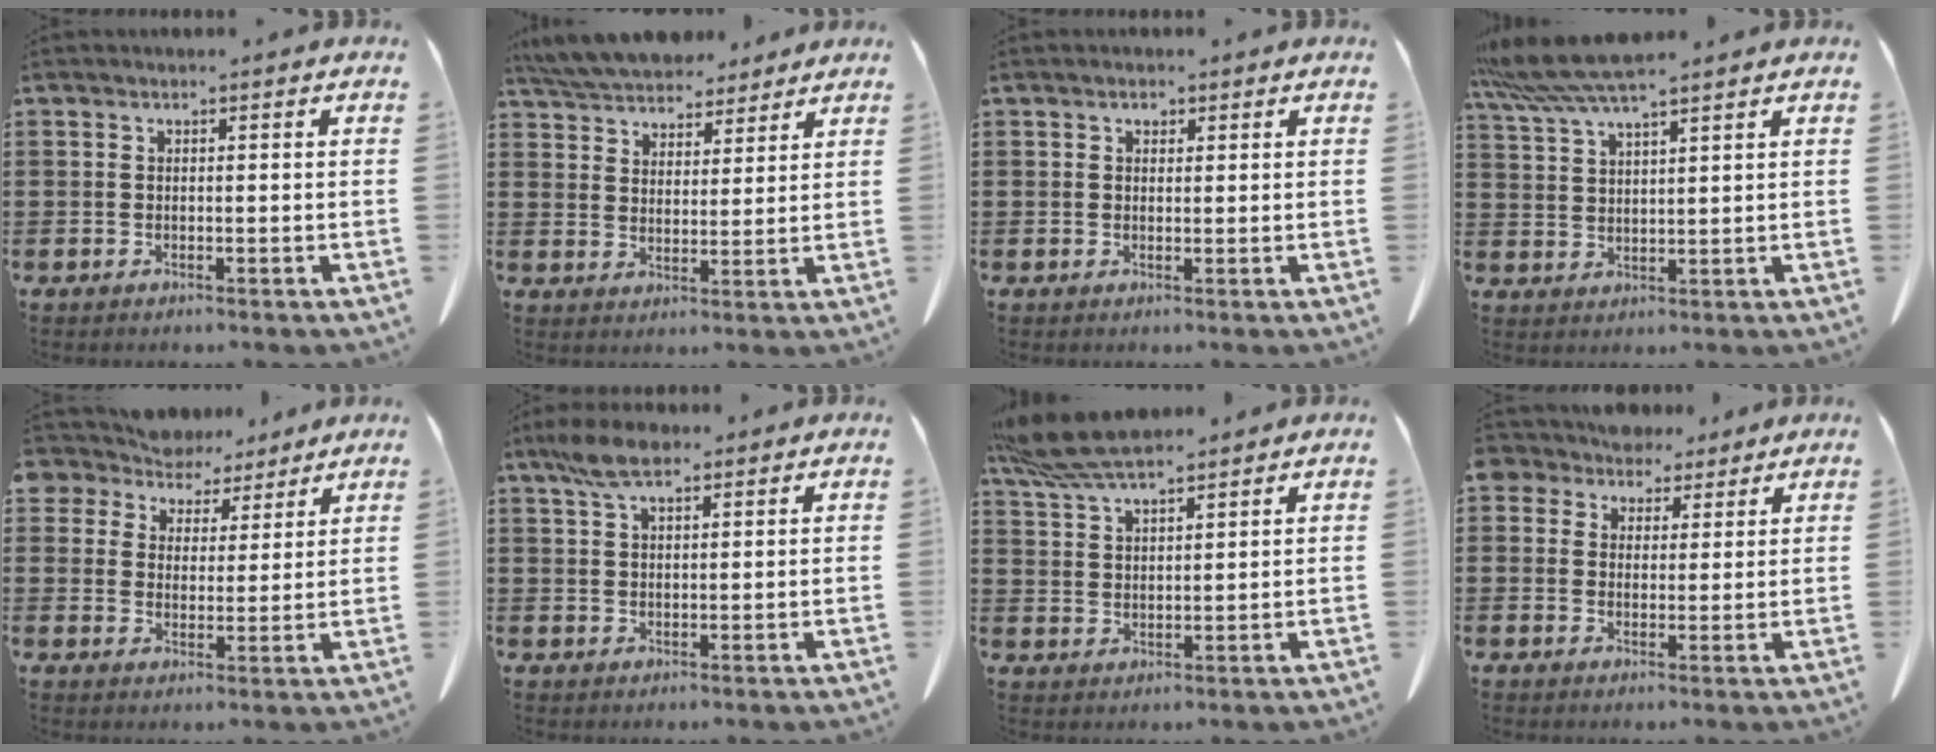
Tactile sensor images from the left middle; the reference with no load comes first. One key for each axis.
{"total": 7.0, "fx": 6.6, "fy": 1.8, "fz": 1.3, "tx": -0.053, "ty": -0.022, "tz": 0.125}
{"total": 2.6, "fx": 0.8, "fy": 0.3, "fz": 2.5, "tx": -0.051, "ty": 0.005, "tz": 0.012}
{"total": 7.1, "fx": 5.9, "fy": 0.1, "fz": 3.9, "tx": -0.091, "ty": -0.016, "tz": 0.107}
{"total": 5.9, "fx": 5.3, "fy": 2.6, "fz": 0.1, "tx": -0.037, "ty": -0.024, "tz": 0.096}
{"total": 5.5, "fx": 3.6, "fy": 2.0, "fz": 3.7, "tx": -0.081, "ty": 0.007, "tz": 0.066}
{"total": 7.9, "fx": 6.7, "fy": 1.5, "fz": 3.9, "tx": -0.096, "ty": -0.011, "tz": 0.126}
{"total": 4.8, "fx": 3.9, "fy": 2.8, "fz": 0.7, "tx": -0.026, "ty": 0.003, "tz": 0.071}